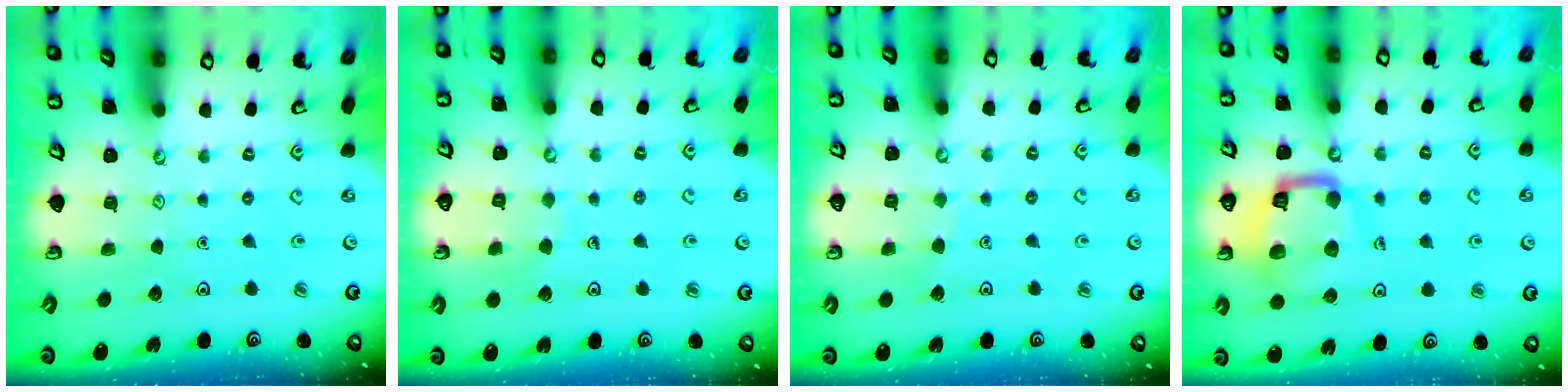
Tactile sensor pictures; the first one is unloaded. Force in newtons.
{"total": 4.6, "press": 4.6, "slide": 0.4}
{"total": 3.9, "press": 3.9, "slide": 0.3}
{"total": 14.3, "press": 14.3, "slide": 1.5}